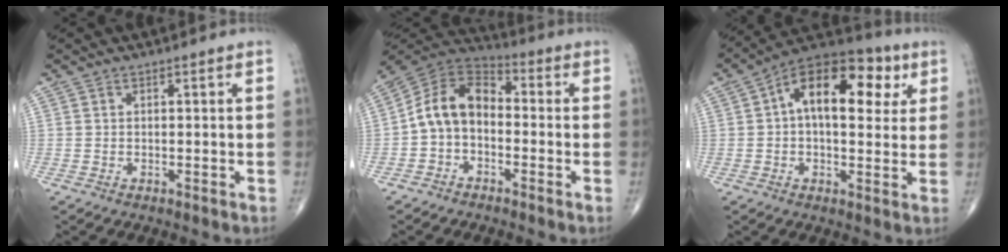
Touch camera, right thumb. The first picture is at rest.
{"total": 10.4, "force": [-1.6, 7.2, 7.3], "torque": [-0.117, 0.041, -0.046]}
{"total": 17.2, "force": [4.4, 9.4, 13.7], "torque": [-0.177, 0.023, 0.055]}